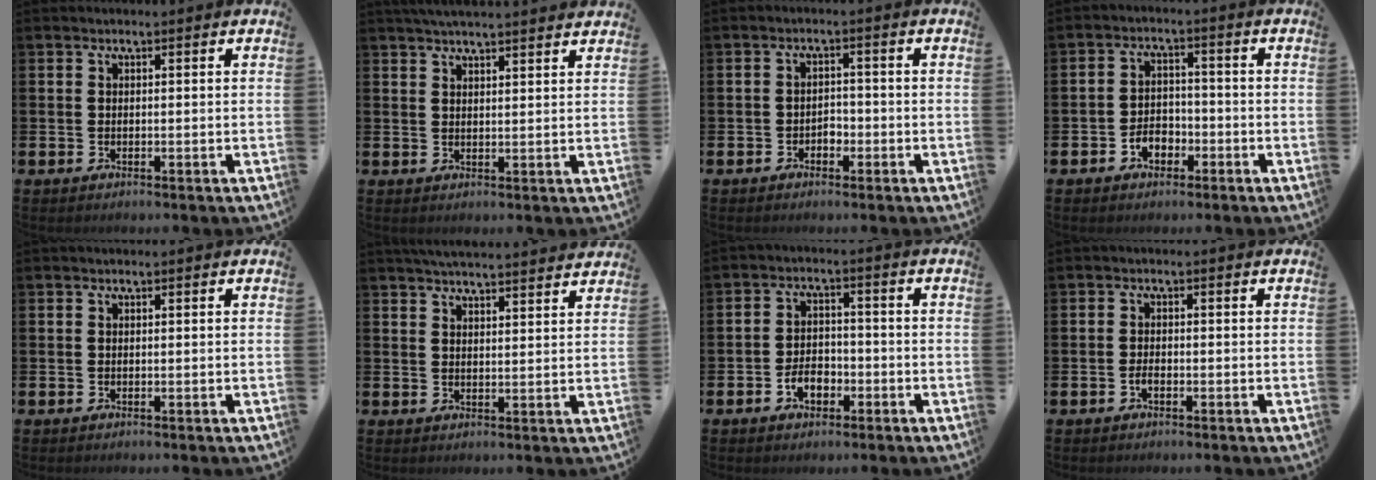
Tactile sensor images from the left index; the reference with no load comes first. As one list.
[{"total": 3.5, "force": [3.4, -0.2, 0.6], "torque": [-0.014, -0.013, 0.061]}, {"total": 1.7, "force": [-1.1, 1.2, 0.6], "torque": [-0.012, 0.002, -0.026]}, {"total": 3.3, "force": [-2.0, 2.3, 1.4], "torque": [-0.028, 0.007, -0.043]}, {"total": 0.0}, {"total": 4.4, "force": [4.3, -0.2, 0.5], "torque": [-0.015, -0.025, 0.077]}, {"total": 3.7, "force": [-1.8, 2.4, 2.2], "torque": [-0.030, 0.002, -0.039]}, {"total": 1.2, "force": [-0.6, 0.5, 0.9], "torque": [-0.023, 0.002, -0.011]}]